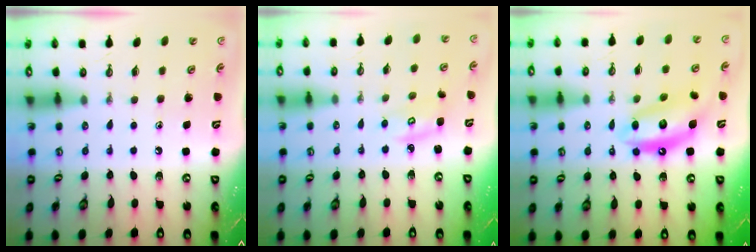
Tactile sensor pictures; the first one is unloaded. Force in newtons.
{"total": 2.8, "press": 2.8, "slide": 0.2}
{"total": 12.4, "press": 12.4, "slide": 1.0}